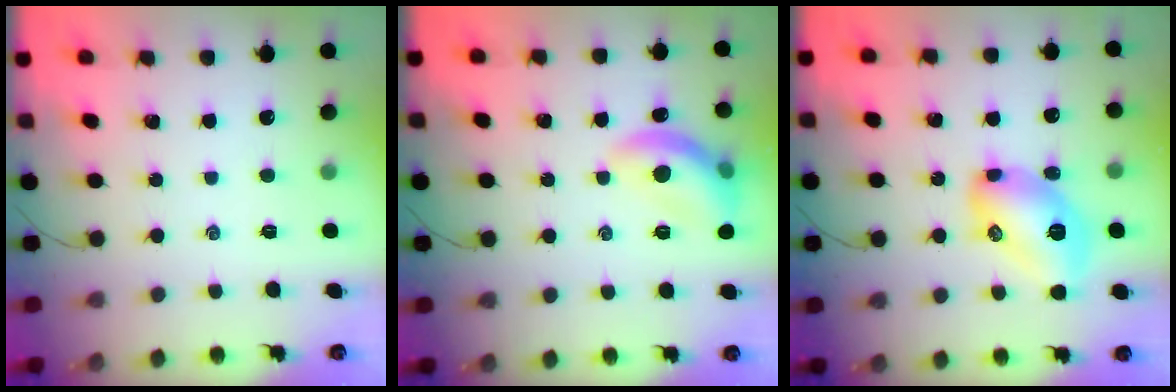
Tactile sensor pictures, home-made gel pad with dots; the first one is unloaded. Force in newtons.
{"total": 12.4, "press": 12.4, "slide": 0.7}
{"total": 13.2, "press": 13.1, "slide": 0.7}